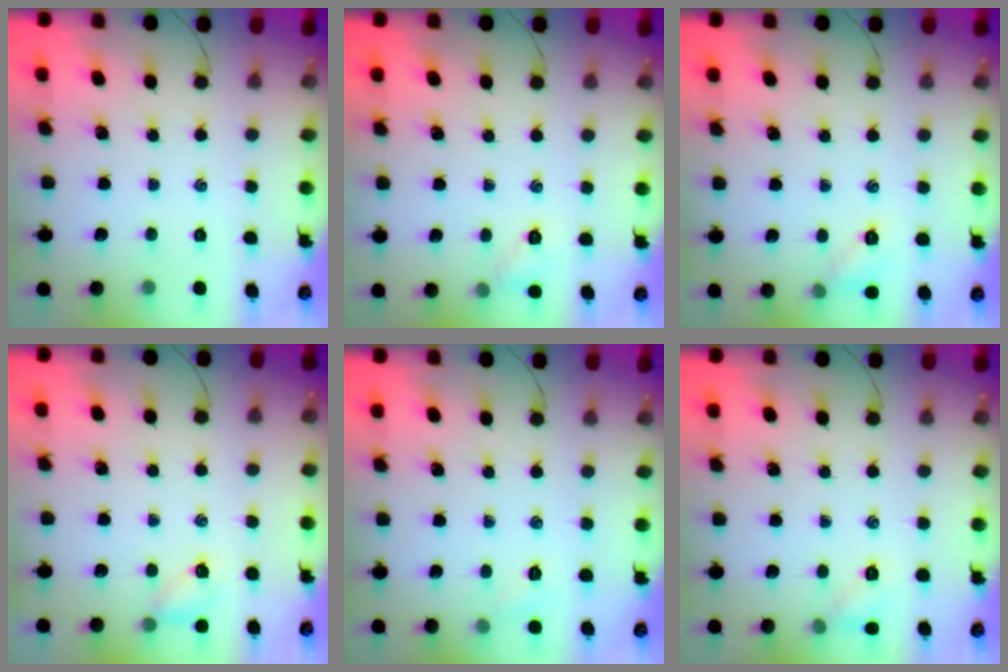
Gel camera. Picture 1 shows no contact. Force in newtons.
{"total": 4.6, "press": 4.4, "slide": 1.1}
{"total": 6.4, "press": 6.2, "slide": 1.7}
{"total": 5.2, "press": 5.0, "slide": 1.6}
{"total": 3.5, "press": 3.4, "slide": 0.9}
{"total": 5.6, "press": 5.3, "slide": 1.7}